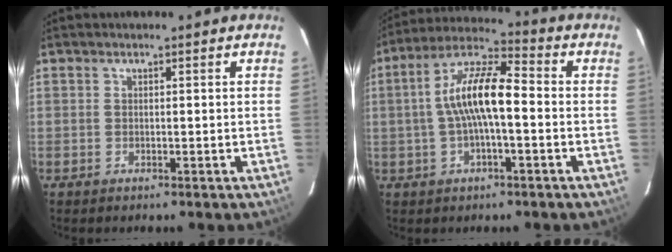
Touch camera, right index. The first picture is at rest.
{"total": 11.3, "force": [-0.9, 3.1, 10.8], "torque": [-0.207, 0.021, -0.020]}